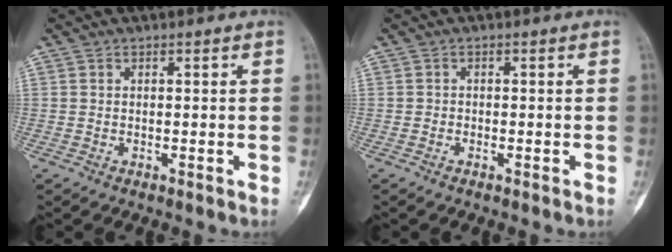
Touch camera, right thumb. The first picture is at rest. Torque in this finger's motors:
{"motor_torque": [0.12, -0.35, -0.37, 0.07, -0.01]}